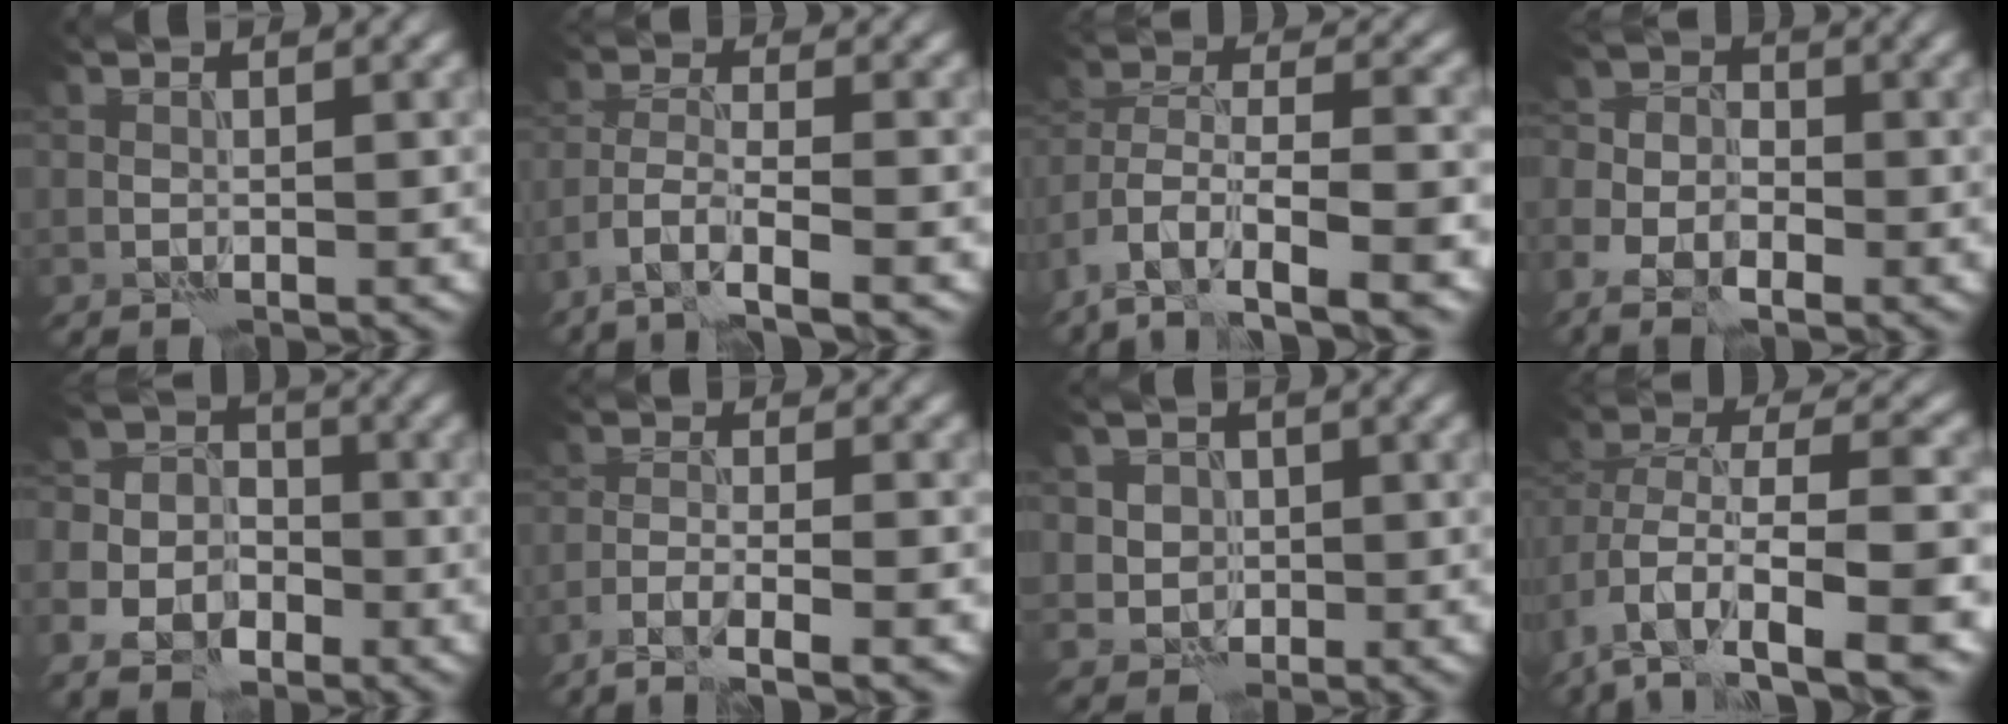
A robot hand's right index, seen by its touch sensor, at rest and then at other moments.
{"total": 4.4, "force": [-3.3, 0.7, 2.8], "torque": [-0.053, -0.003, -0.069]}
{"total": 8.8, "force": [-6.0, 3.3, 5.6], "torque": [-0.100, 0.008, -0.109]}
{"total": 6.8, "force": [-4.2, 4.1, 3.5], "torque": [-0.043, -0.019, -0.070]}
{"total": 9.5, "force": [-5.6, 7.0, 3.3], "torque": [-0.046, -0.029, -0.104]}
{"total": 4.3, "force": [-3.2, 0.5, 2.9], "torque": [-0.042, 0.001, -0.061]}
{"total": 3.2, "force": [0.5, 3.0, 1.0], "torque": [0.001, 0.007, 0.003]}
{"total": 9.5, "force": [-4.3, 4.9, 7.0], "torque": [-0.118, 0.009, -0.069]}